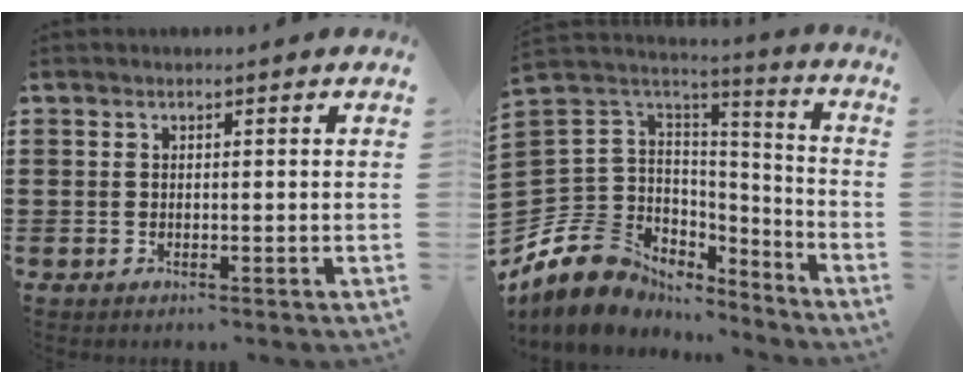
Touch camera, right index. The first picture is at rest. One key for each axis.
{"total": 10.3, "fx": -5.6, "fy": 8.4, "fz": 2.2, "tx": -0.103, "ty": -0.006, "tz": -0.107}